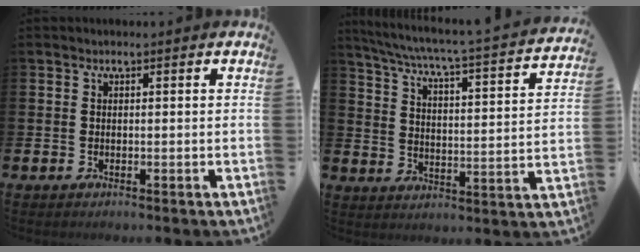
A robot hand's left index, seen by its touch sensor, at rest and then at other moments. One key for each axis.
{"total": 5.1, "fx": 4.4, "fy": 0.3, "fz": 2.6, "tx": -0.070, "ty": -0.044, "tz": 0.065}